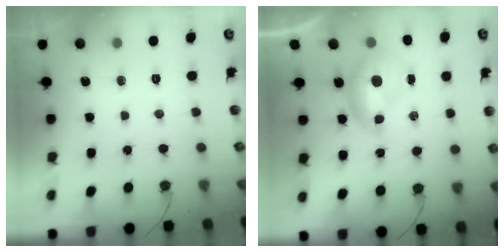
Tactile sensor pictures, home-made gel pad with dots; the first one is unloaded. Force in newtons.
{"total": 0.0}